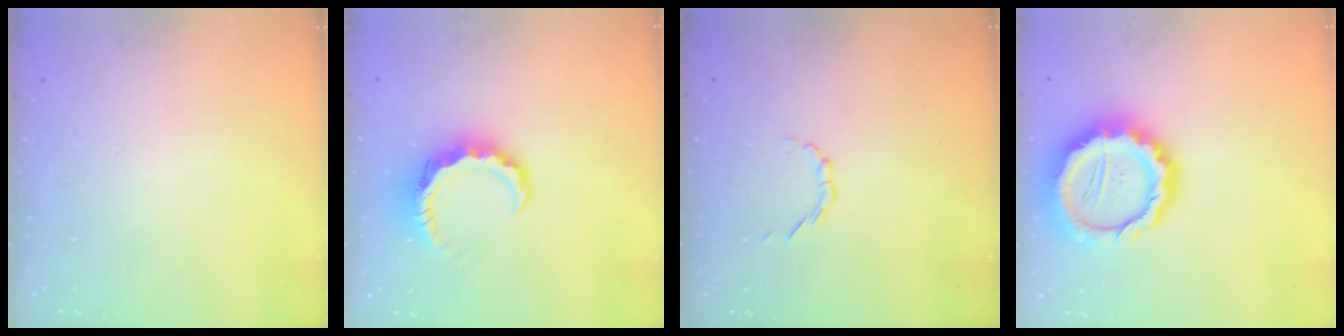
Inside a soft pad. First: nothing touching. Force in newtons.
{"total": 7.8, "press": 7.7, "slide": 1.0}
{"total": 2.1, "press": 1.9, "slide": 0.7}
{"total": 18.9, "press": 18.5, "slide": 3.7}